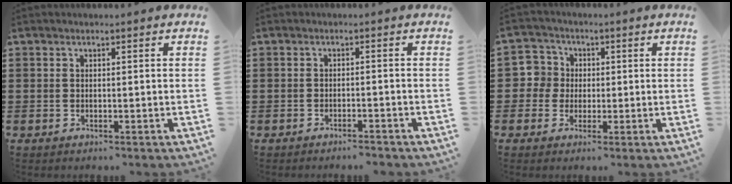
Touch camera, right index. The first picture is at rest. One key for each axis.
{"total": 1.5, "fx": -1.5, "fy": -0.1, "fz": 0.2, "tx": -0.008, "ty": 0.001, "tz": -0.031}
{"total": 4.7, "fx": -0.1, "fy": 4.7, "fz": 0.6, "tx": -0.039, "ty": 0.009, "tz": -0.007}